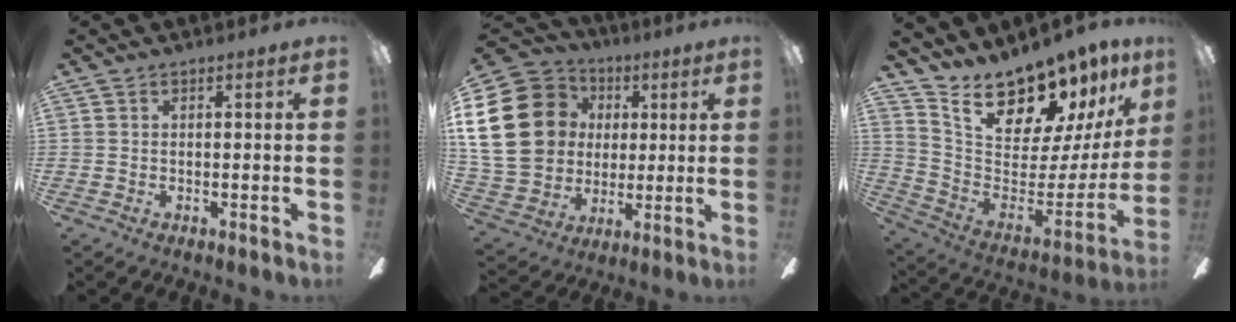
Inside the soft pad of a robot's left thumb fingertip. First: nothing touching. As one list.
[{"total": 23.4, "force": [3.3, 19.8, 12.0], "torque": [-0.237, 0.014, 0.078]}, {"total": 18.1, "force": [15.5, 6.5, 6.6], "torque": [-0.102, -0.129, 0.274]}]